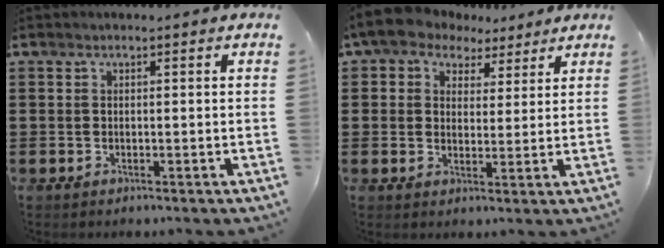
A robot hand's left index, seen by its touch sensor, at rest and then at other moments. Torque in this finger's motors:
{"motor_torque": [2.14, 0.00, 0.71, 0.14]}